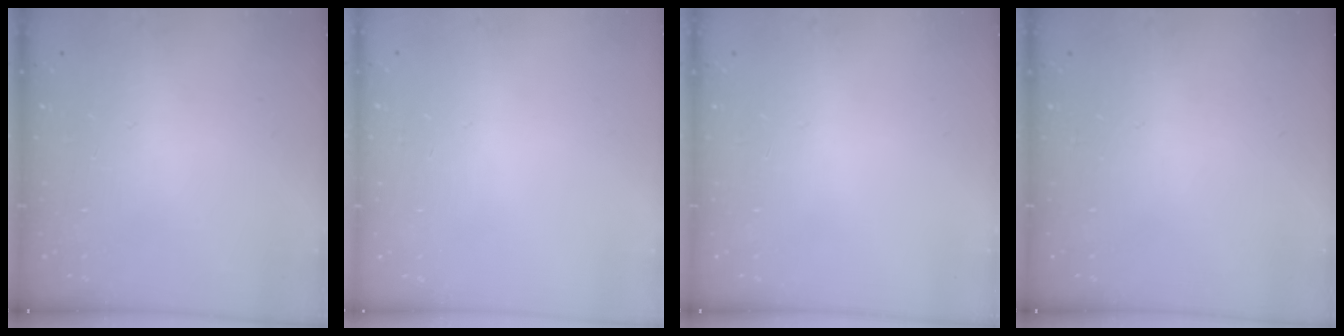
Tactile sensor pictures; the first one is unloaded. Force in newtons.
{"total": 0.0}
{"total": 0.0}
{"total": 0.0}